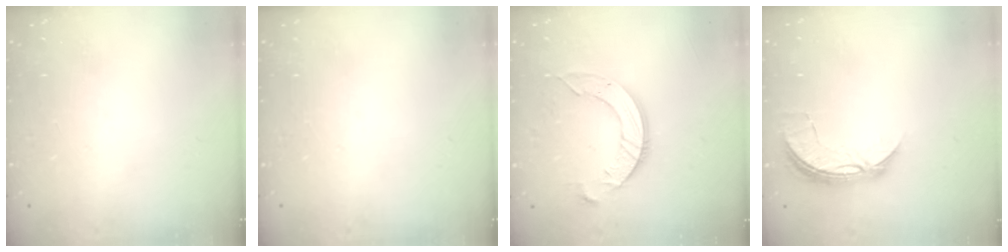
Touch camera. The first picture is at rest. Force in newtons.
{"total": 0.0}
{"total": 10.0, "press": 10.0, "slide": 1.0}
{"total": 6.8, "press": 6.8, "slide": 0.7}